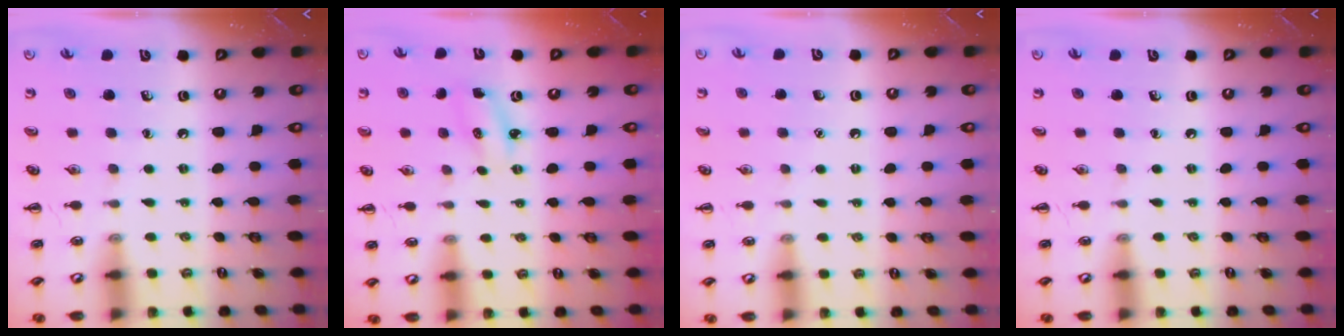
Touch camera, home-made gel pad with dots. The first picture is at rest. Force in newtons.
{"total": 2.8, "press": 2.8, "slide": 0.6}
{"total": 1.5, "press": 1.4, "slide": 0.1}
{"total": 0.0}